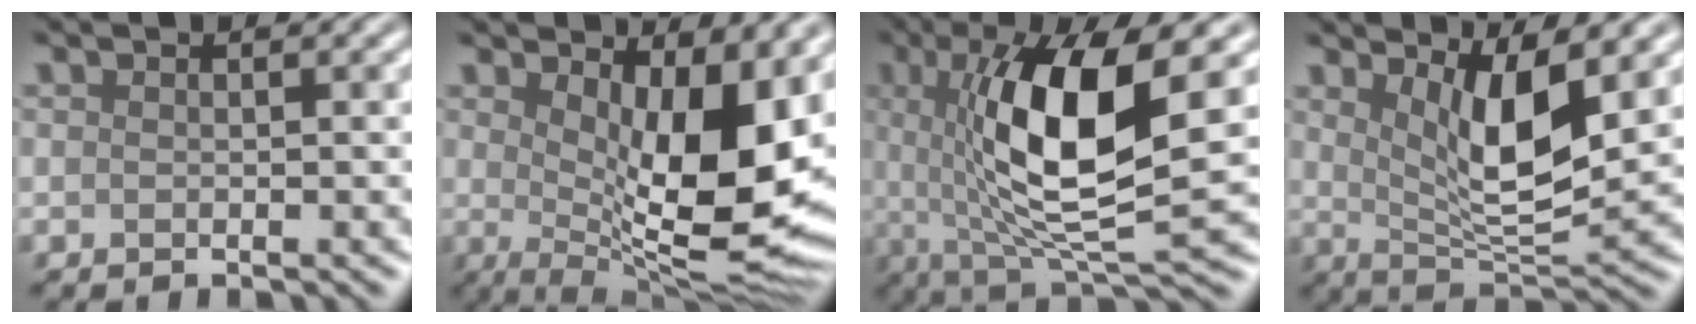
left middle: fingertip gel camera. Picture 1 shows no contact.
{"total": 12.7, "force": [2.4, 4.5, 11.6], "torque": [-0.156, -0.024, 0.042]}
{"total": 11.6, "force": [1.5, 3.3, 11.0], "torque": [-0.177, -0.003, 0.030]}
{"total": 6.7, "force": [2.5, 1.9, 5.9], "torque": [-0.104, -0.017, 0.047]}